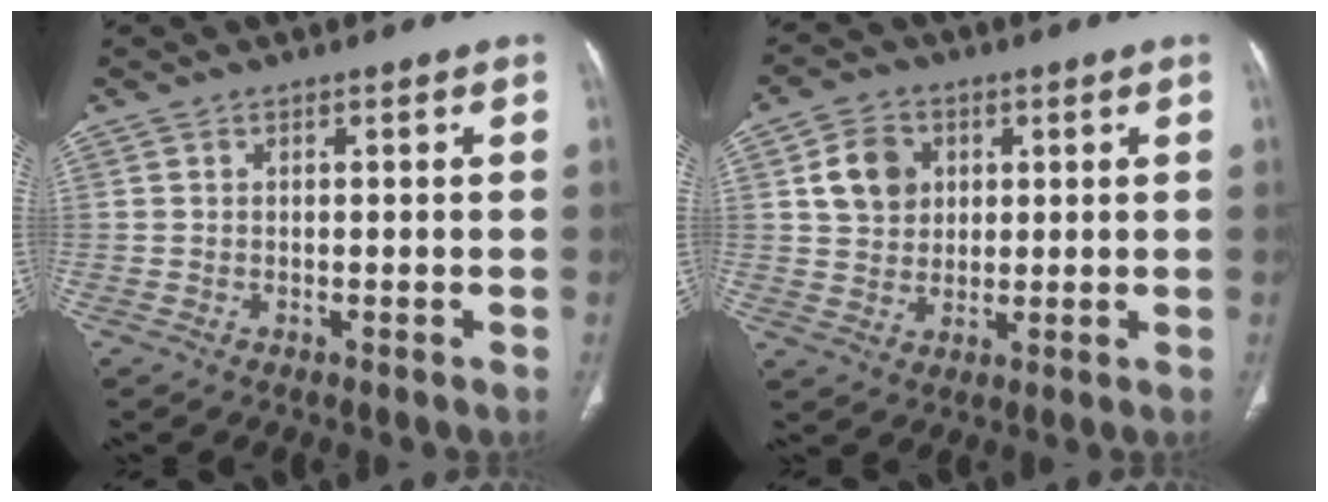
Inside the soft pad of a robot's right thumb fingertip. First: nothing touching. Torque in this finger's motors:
{"motor_torque": [-0.03, -0.05, 0.53, -0.21, 0.04]}